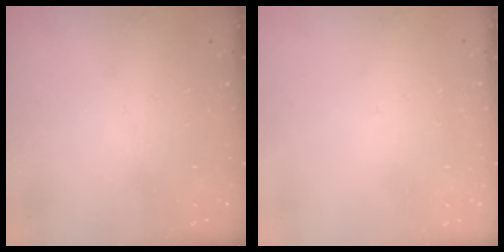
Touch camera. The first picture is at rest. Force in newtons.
{"total": 2.7, "press": 2.7, "slide": 0.3}